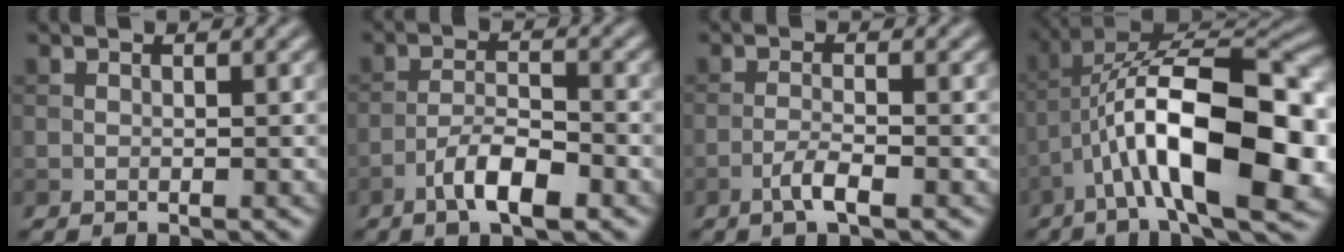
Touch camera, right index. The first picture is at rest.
{"total": 4.7, "force": [-2.8, 1.3, 3.6], "torque": [-0.066, 0.007, -0.053]}
{"total": 2.3, "force": [-1.3, 0.4, 1.9], "torque": [-0.038, 0.005, -0.030]}
{"total": 14.2, "force": [-3.7, 5.3, 12.7], "torque": [-0.205, 0.014, -0.063]}